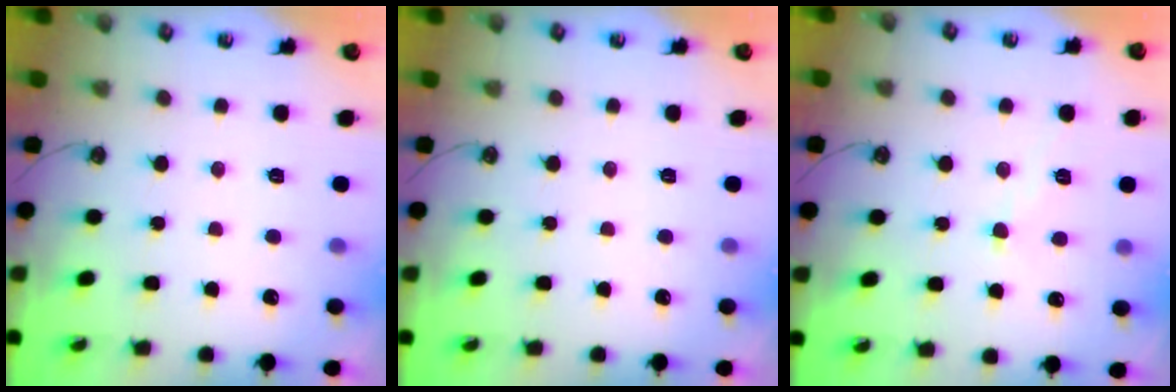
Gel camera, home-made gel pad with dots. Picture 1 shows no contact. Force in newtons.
{"total": 0.0}
{"total": 0.6, "press": 0.4, "slide": 0.4}